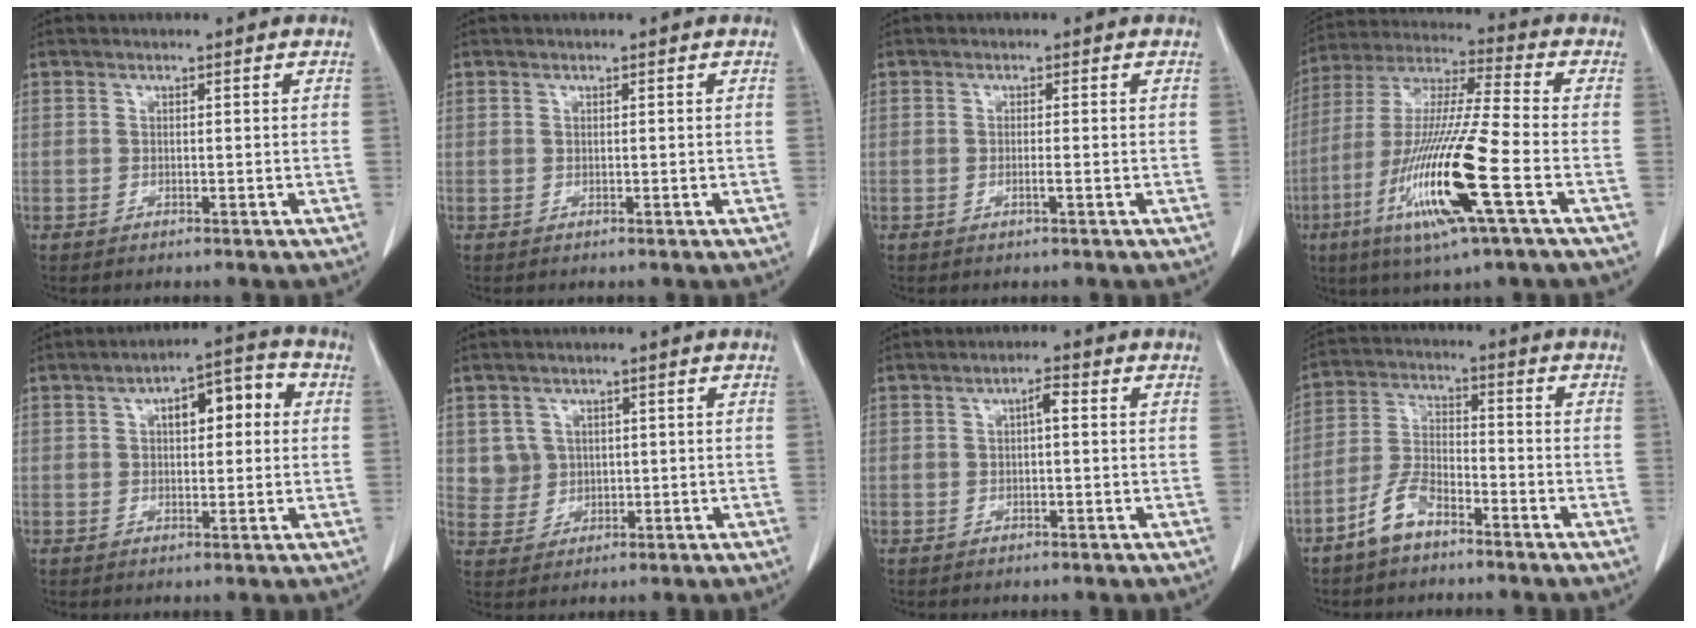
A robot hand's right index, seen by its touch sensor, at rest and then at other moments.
{"total": 0.0}
{"total": 1.0, "force": [-0.5, -0.2, 0.9], "torque": [-0.018, 0.000, -0.009]}
{"total": 18.4, "force": [-6.4, 0.4, 17.2], "torque": [-0.359, -0.025, -0.124]}
{"total": 7.9, "force": [1.9, 2.9, 7.1], "torque": [-0.099, 0.033, 0.023]}
{"total": 4.0, "force": [1.1, 3.9, 0.1], "torque": [0.004, 0.008, 0.027]}
{"total": 2.0, "force": [0.3, 0.5, 1.9], "torque": [-0.032, 0.005, 0.004]}
{"total": 6.8, "force": [-4.9, 2.8, 3.8], "torque": [-0.090, 0.006, -0.098]}